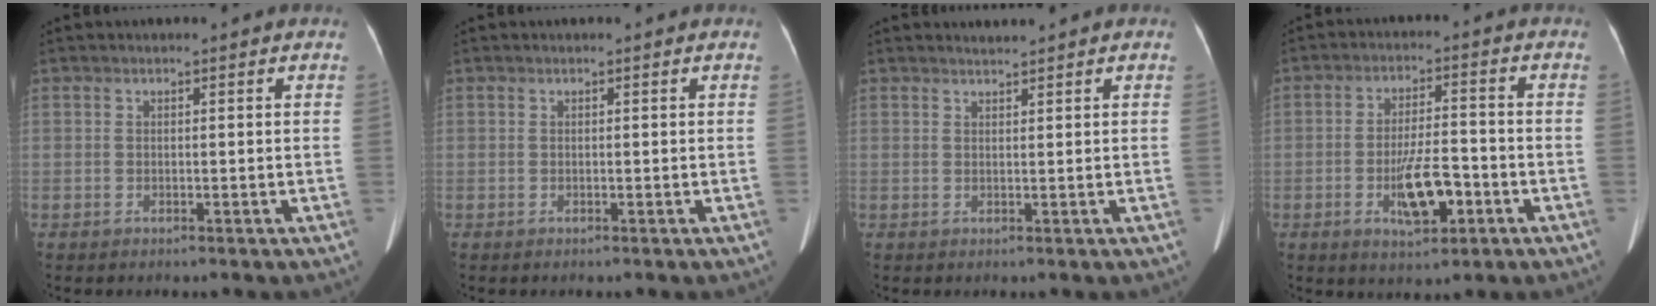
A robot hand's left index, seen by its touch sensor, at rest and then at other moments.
{"total": 0.0}
{"total": 1.0, "force": [0.9, -0.4, -0.1], "torque": [-0.004, -0.001, 0.020]}
{"total": 7.5, "force": [-2.9, 2.4, 6.5], "torque": [-0.124, 0.001, -0.047]}